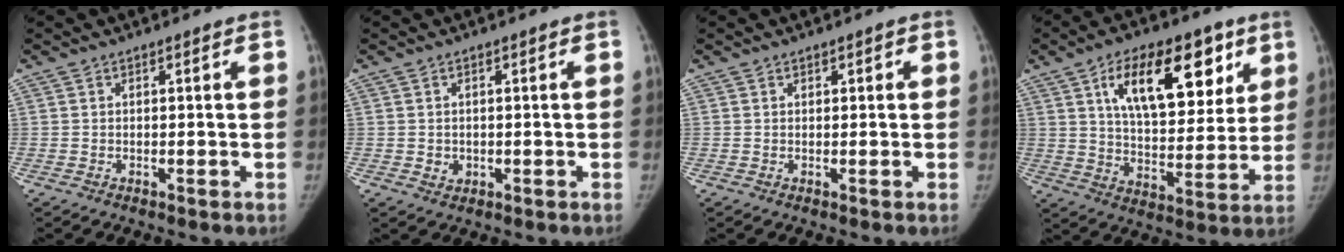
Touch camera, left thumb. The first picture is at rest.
{"total": 1.8, "force": [-0.1, 1.7, 0.7], "torque": [-0.004, 0.001, 0.004]}
{"total": 0.9, "force": [0.4, 0.7, 0.4], "torque": [0.007, 0.001, 0.003]}
{"total": 19.6, "force": [8.9, 9.9, 14.3], "torque": [-0.173, -0.031, 0.148]}